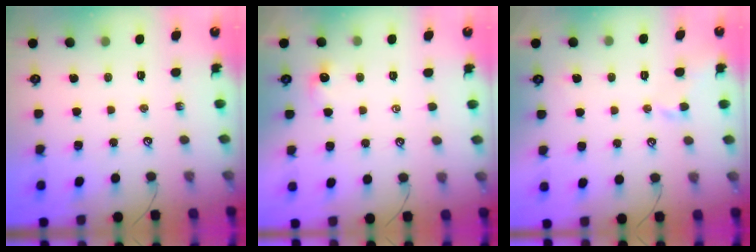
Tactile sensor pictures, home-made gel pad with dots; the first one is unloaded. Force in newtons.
{"total": 0.9, "press": 0.8, "slide": 0.4}
{"total": 0.7, "press": 0.7, "slide": 0.1}